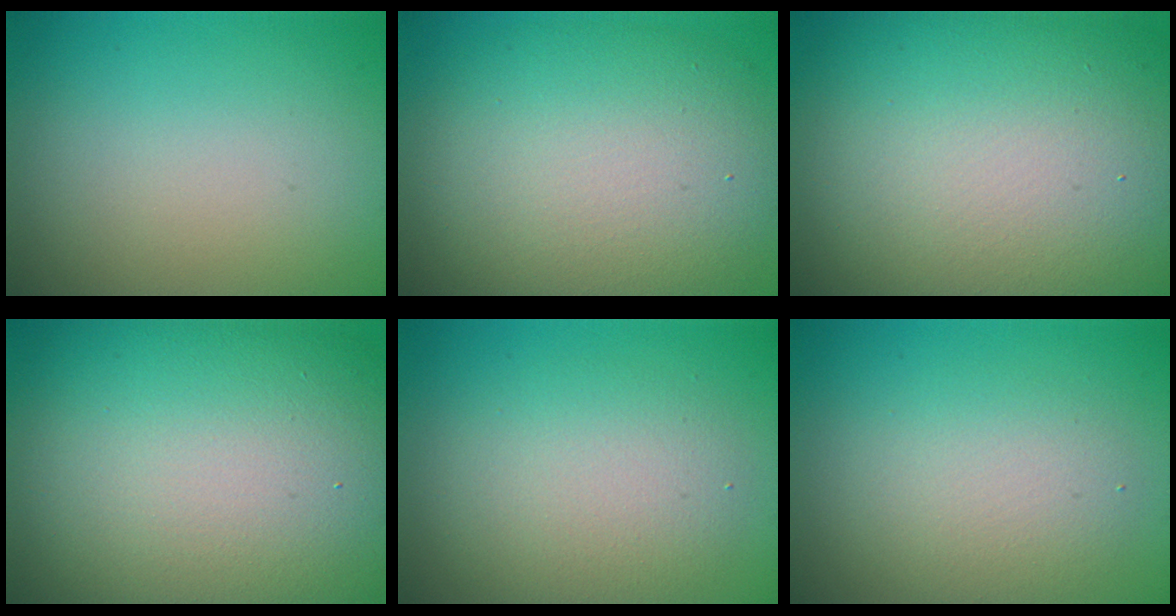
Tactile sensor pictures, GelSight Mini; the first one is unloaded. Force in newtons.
{"total": 11.5, "press": 11.4, "slide": 0.8}
{"total": 18.9, "press": 18.9, "slide": 0.9}
{"total": 19.1, "press": 19.1, "slide": 1.0}
{"total": 4.4, "press": 4.4, "slide": 0.3}
{"total": 2.0, "press": 2.0, "slide": 0.2}